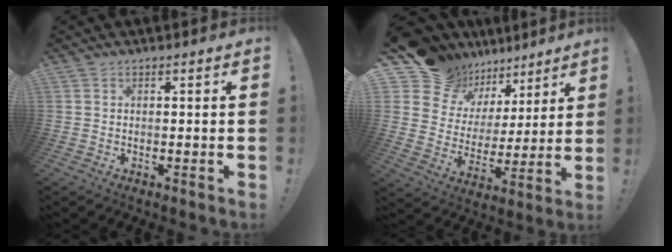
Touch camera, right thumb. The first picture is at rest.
{"total": 12.3, "force": [10.2, 6.8, 1.3], "torque": [-0.040, -0.087, 0.193]}